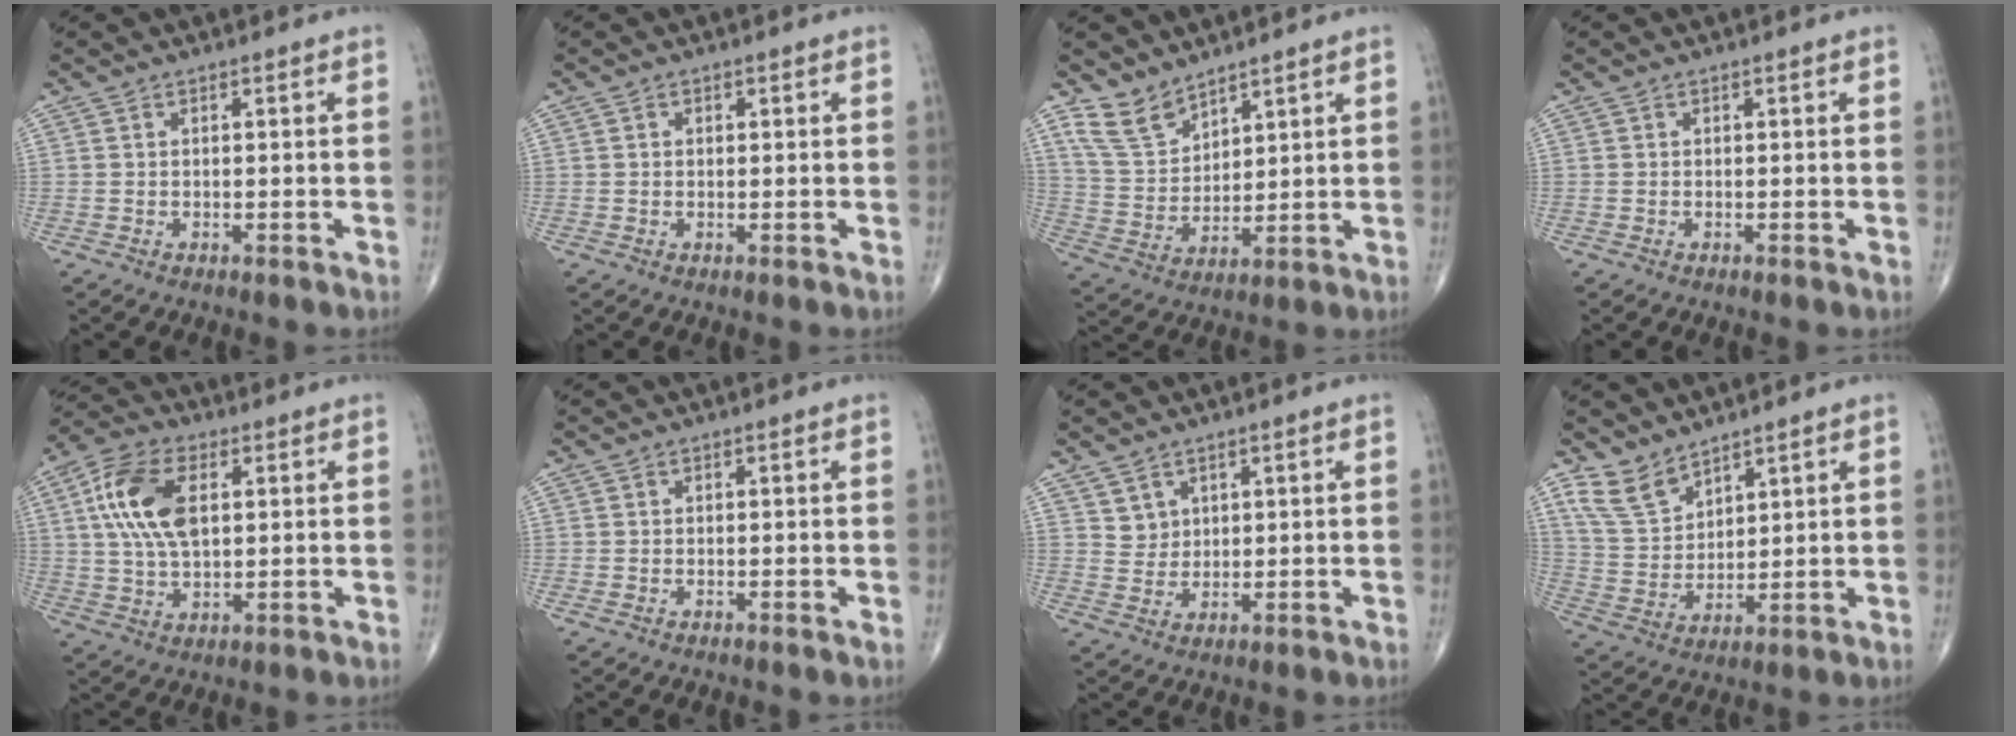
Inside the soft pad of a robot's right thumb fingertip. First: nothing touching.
{"total": 0.6, "force": [0.2, 0.6, 0.3], "torque": [0.001, 0.000, 0.002]}
{"total": 7.8, "force": [6.3, 3.9, 2.6], "torque": [-0.039, -0.040, 0.141]}
{"total": 0.0}
{"total": 13.0, "force": [3.0, 7.0, 10.5], "torque": [-0.207, 0.006, 0.054]}
{"total": 0.7, "force": [-0.2, 0.4, 0.4], "torque": [-0.008, -0.002, -0.006]}
{"total": 3.3, "force": [2.1, 2.5, 0.3], "torque": [0.017, -0.017, 0.040]}
{"total": 7.7, "force": [6.0, 3.9, 2.8], "torque": [-0.045, -0.034, 0.132]}